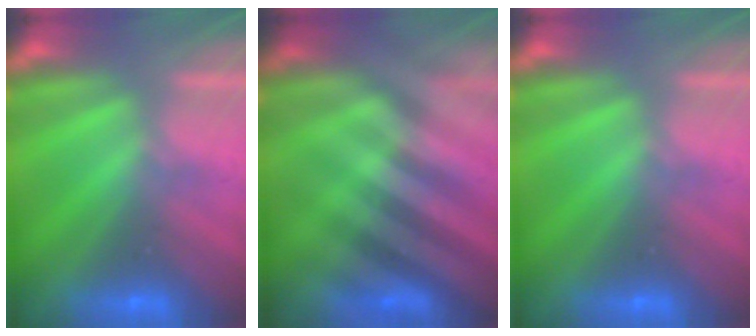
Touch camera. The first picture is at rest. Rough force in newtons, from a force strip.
{"total": 2.5}
{"total": 0.0}